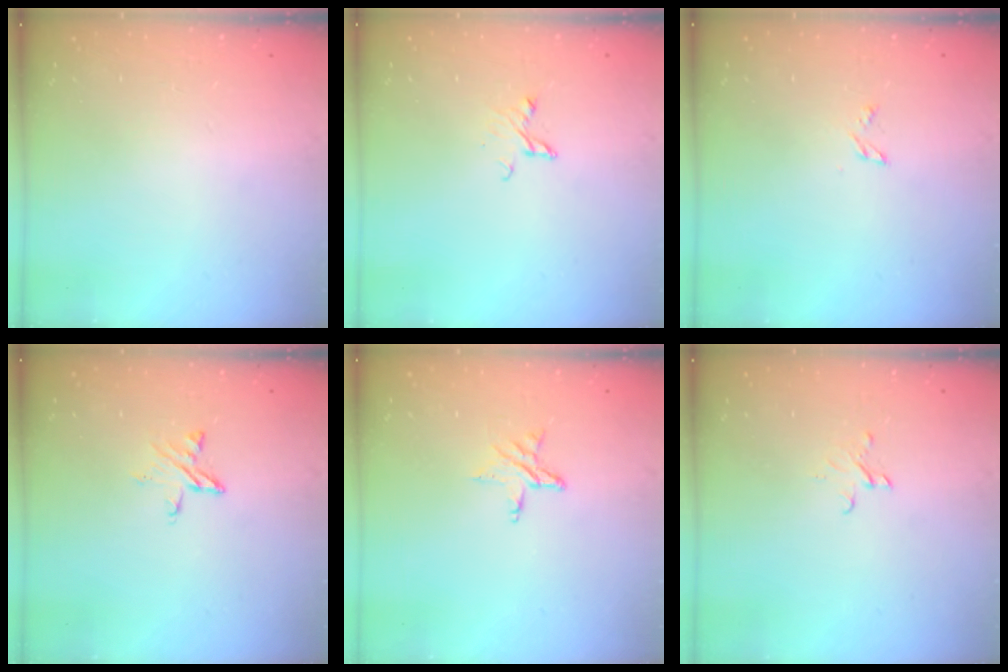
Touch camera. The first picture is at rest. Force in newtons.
{"total": 4.0, "press": 4.0, "slide": 0.4}
{"total": 2.4, "press": 2.4, "slide": 0.2}
{"total": 3.9, "press": 3.9, "slide": 0.3}
{"total": 5.2, "press": 5.2, "slide": 0.5}
{"total": 2.6, "press": 2.6, "slide": 0.2}